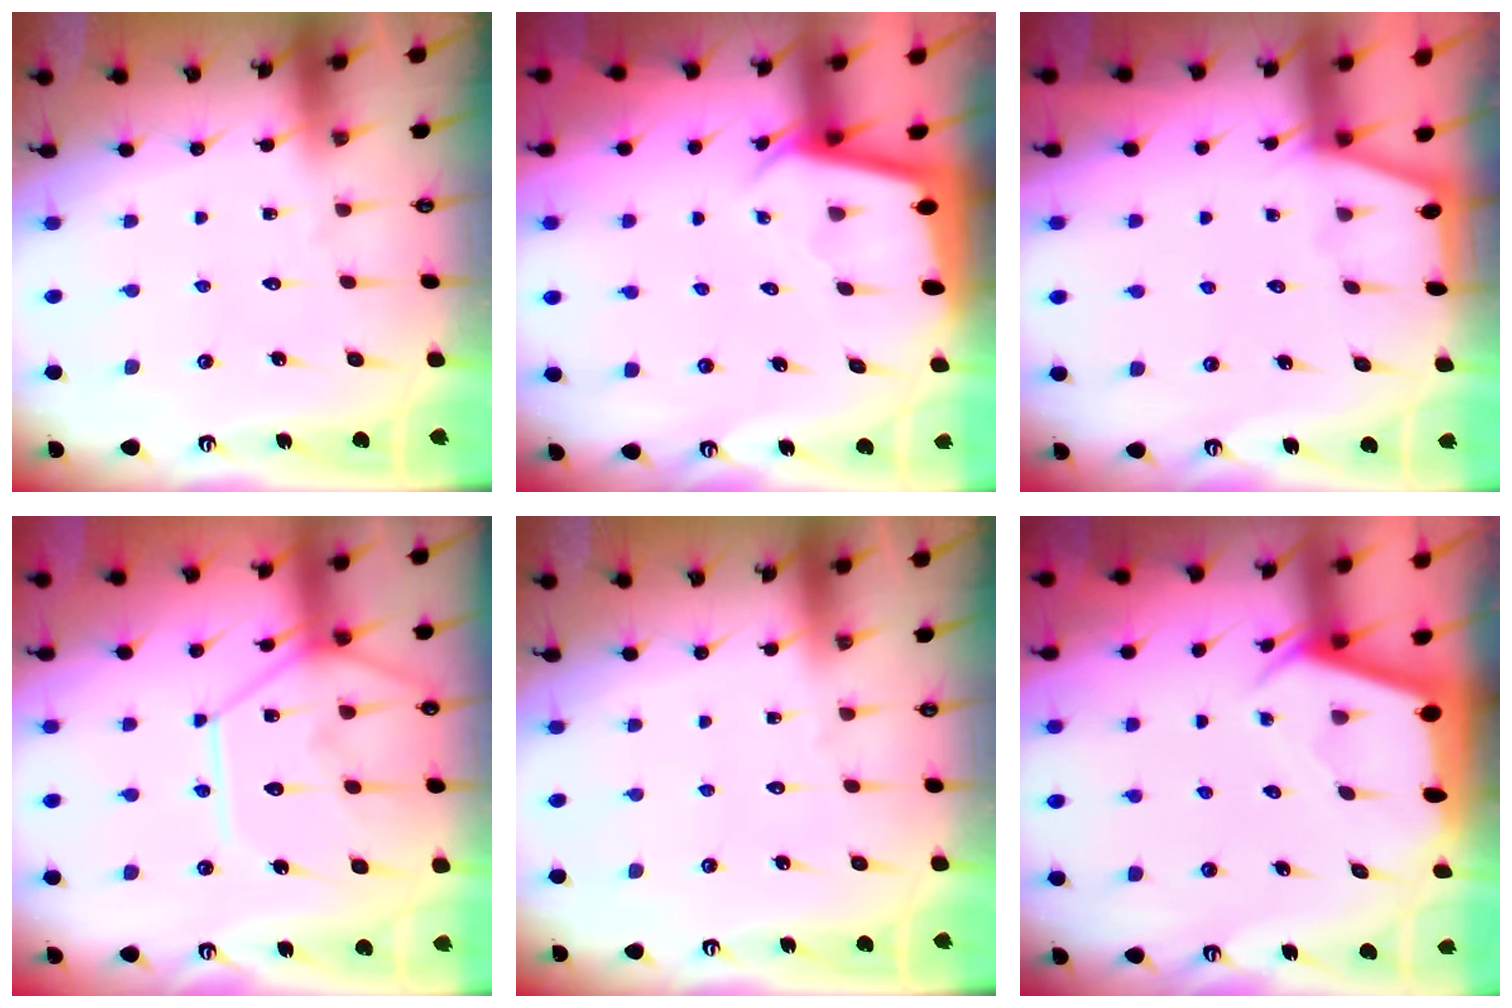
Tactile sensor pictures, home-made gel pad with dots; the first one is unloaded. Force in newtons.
{"total": 2.4, "press": 2.4, "slide": 0.1}
{"total": 1.1, "press": 1.1, "slide": 0.3}
{"total": 14.1, "press": 14.0, "slide": 1.5}
{"total": 0.0}
{"total": 4.0, "press": 3.9, "slide": 0.3}